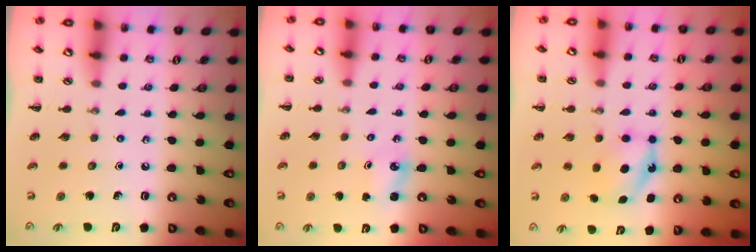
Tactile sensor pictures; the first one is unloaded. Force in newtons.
{"total": 2.2, "press": 2.1, "slide": 0.4}
{"total": 6.0, "press": 5.7, "slide": 1.7}